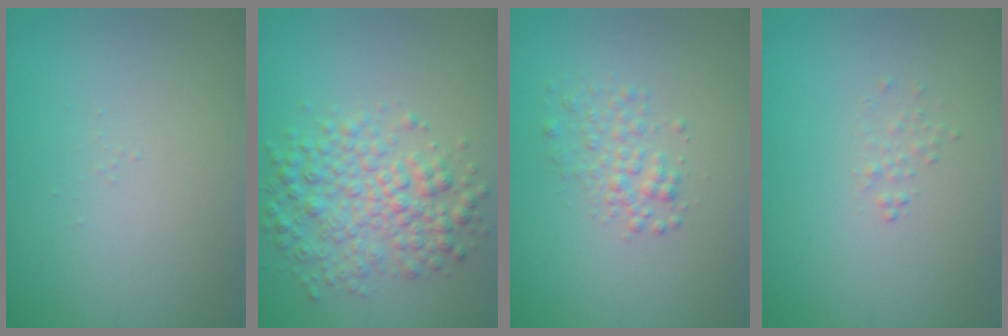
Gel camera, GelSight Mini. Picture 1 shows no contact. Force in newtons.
{"total": 4.9, "press": 4.9, "slide": 0.0}
{"total": 2.1, "press": 2.1, "slide": 0.1}
{"total": 0.7, "press": 0.7, "slide": 0.1}